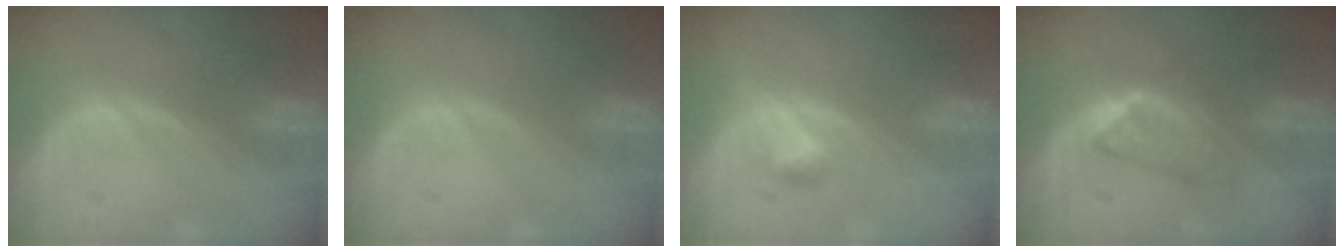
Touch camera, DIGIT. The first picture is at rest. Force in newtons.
{"total": 0.0}
{"total": 2.2, "press": 2.2, "slide": 0.2}
{"total": 5.9, "press": 5.1, "slide": 3.0}